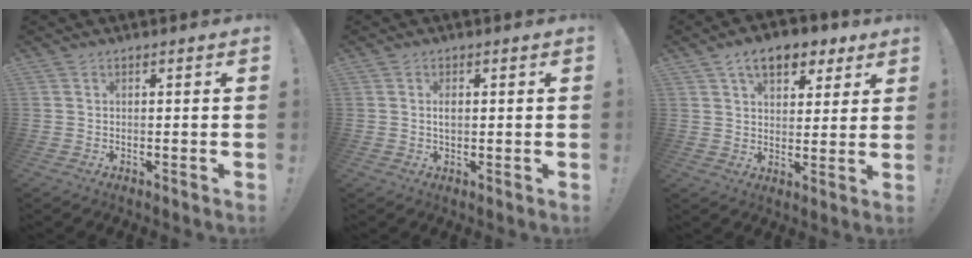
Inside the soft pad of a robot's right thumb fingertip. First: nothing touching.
{"total": 1.9, "force": [0.0, 1.0, 1.6], "torque": [-0.024, 0.000, -0.003]}
{"total": 10.8, "force": [6.1, 6.2, 6.3], "torque": [-0.089, -0.021, 0.110]}